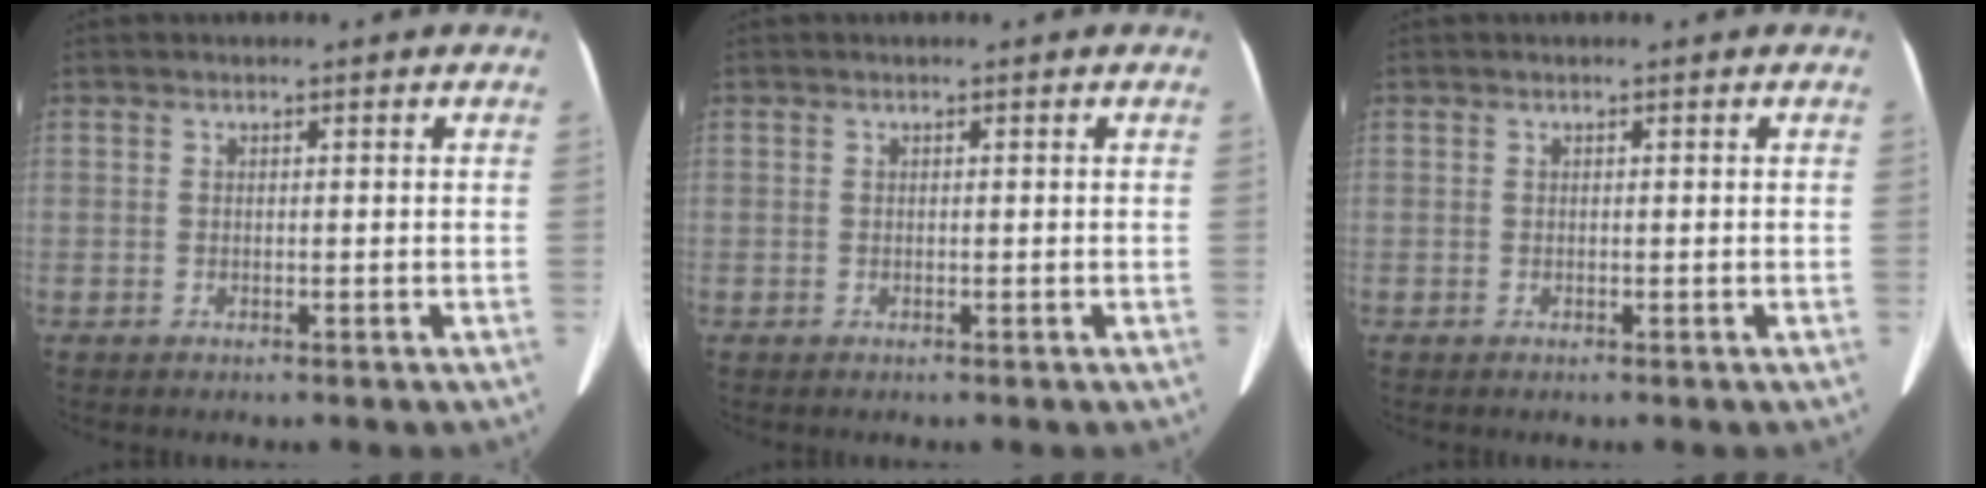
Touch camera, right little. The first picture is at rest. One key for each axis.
{"total": 0.0}
{"total": 0.0}